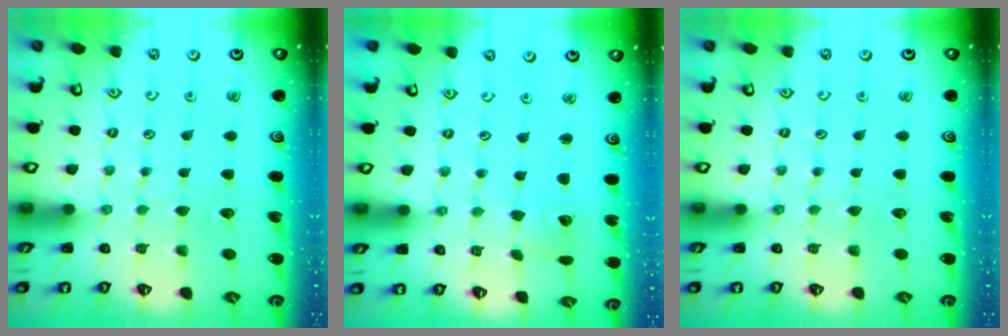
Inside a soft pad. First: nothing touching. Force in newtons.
{"total": 2.9, "press": 2.9, "slide": 0.1}
{"total": 0.0}